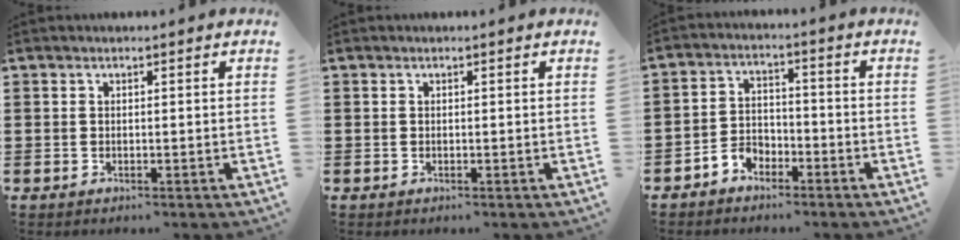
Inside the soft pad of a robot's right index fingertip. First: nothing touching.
{"total": 0.0}
{"total": 3.4, "force": [-2.9, 1.8, 0.5], "torque": [-0.023, 0.008, -0.062]}